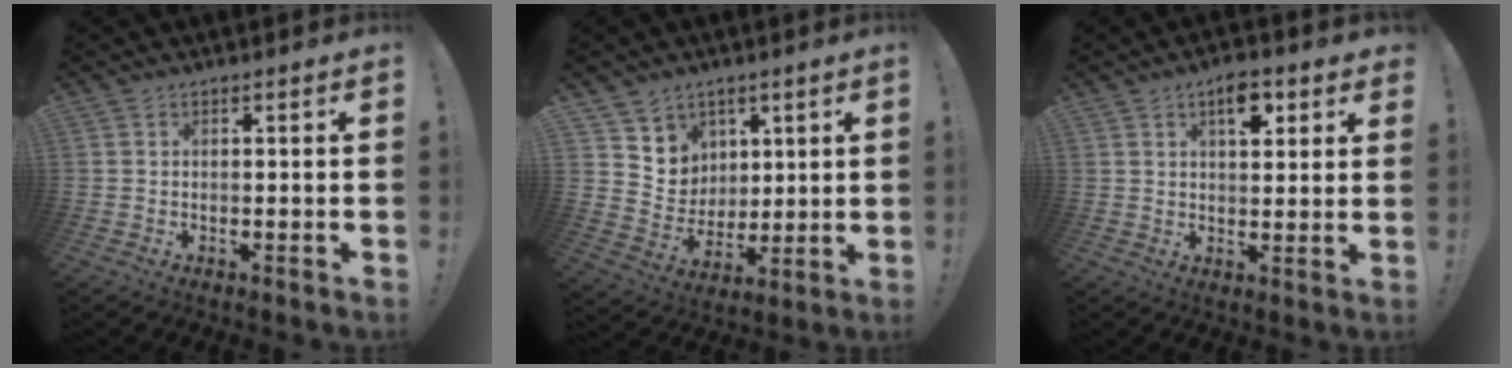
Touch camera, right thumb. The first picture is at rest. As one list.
[{"total": 7.6, "force": [4.6, 6.0, -0.6], "torque": [0.002, -0.052, 0.095]}, {"total": 7.7, "force": [3.9, 3.9, 5.4], "torque": [-0.057, -0.016, 0.062]}]